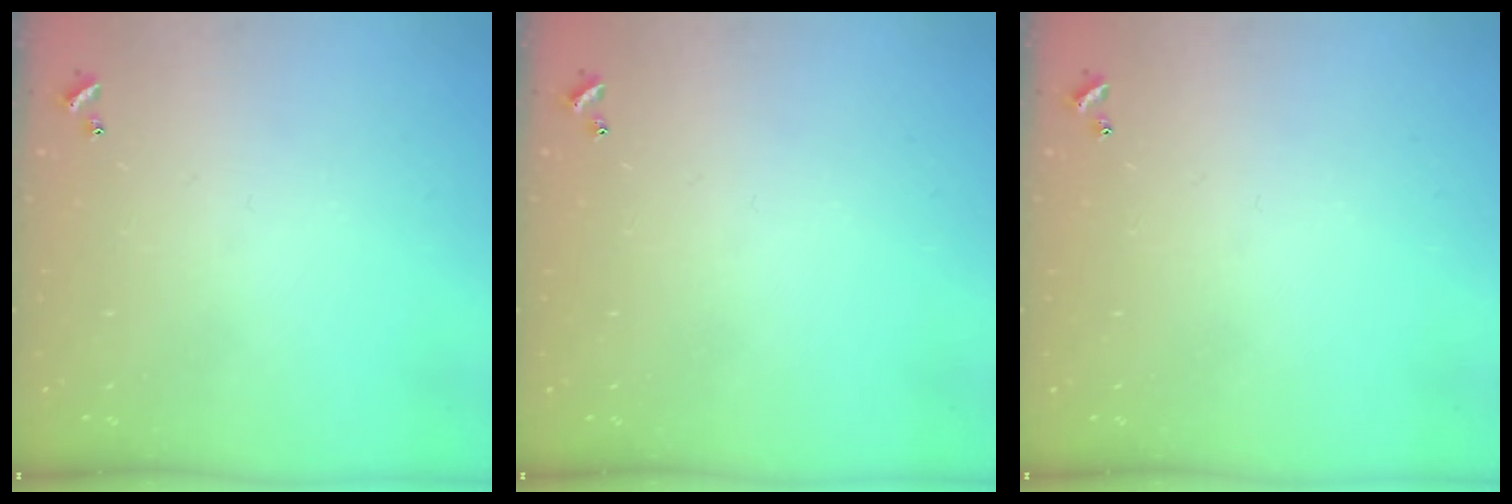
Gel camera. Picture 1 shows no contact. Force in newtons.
{"total": 0.0}
{"total": 0.0}